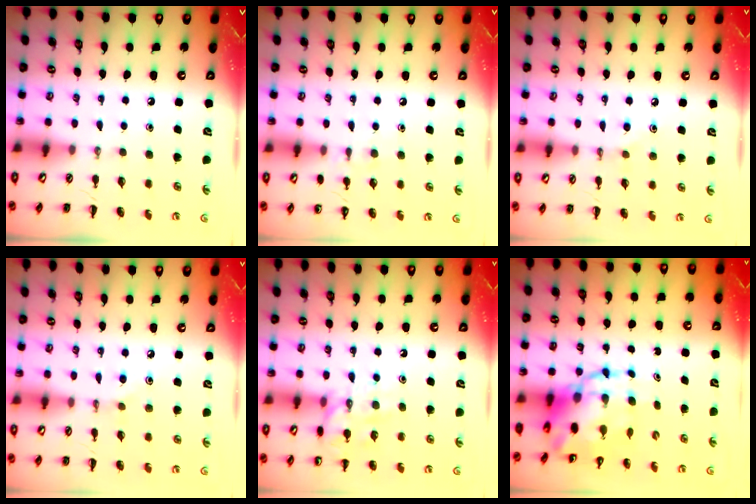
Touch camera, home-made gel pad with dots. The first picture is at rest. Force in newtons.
{"total": 5.6, "press": 5.4, "slide": 1.6}
{"total": 3.9, "press": 3.8, "slide": 1.1}
{"total": 3.9, "press": 3.8, "slide": 1.1}
{"total": 13.5, "press": 13.5, "slide": 1.1}
{"total": 11.5, "press": 11.1, "slide": 2.9}